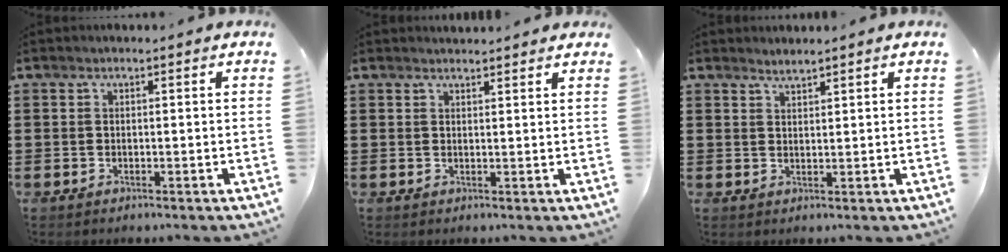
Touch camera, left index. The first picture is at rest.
{"total": 1.5, "force": [1.5, 0.1, 0.0], "torque": [-0.004, 0.002, 0.030]}
{"total": 1.3, "force": [1.3, 0.0, 0.1], "torque": [-0.003, 0.001, 0.026]}